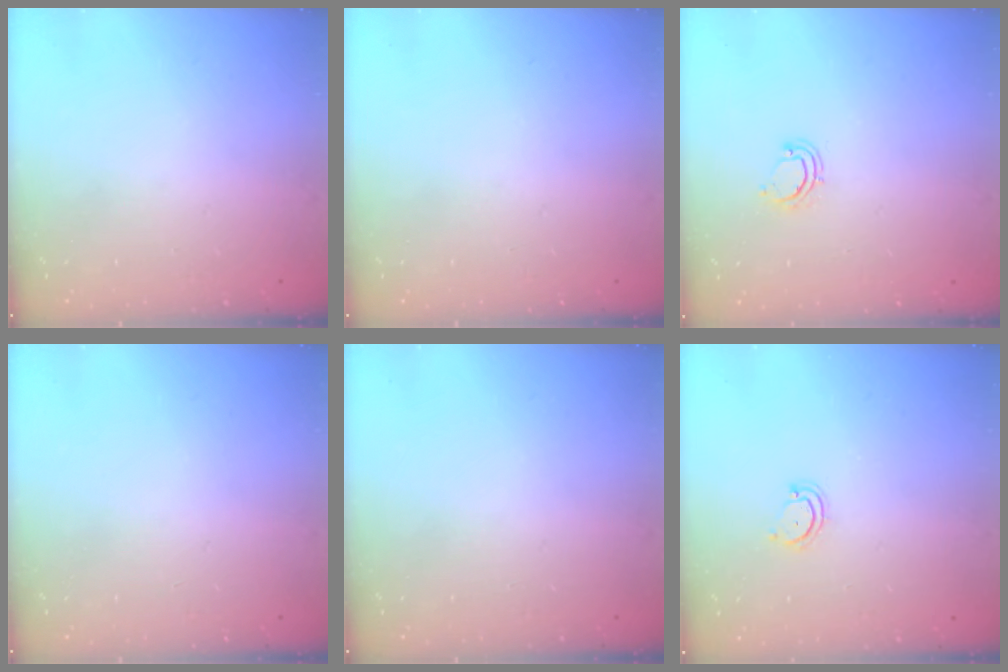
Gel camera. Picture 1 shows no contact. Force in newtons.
{"total": 0.0}
{"total": 4.6, "press": 4.6, "slide": 0.3}
{"total": 0.0}
{"total": 0.0}
{"total": 3.8, "press": 3.8, "slide": 0.2}